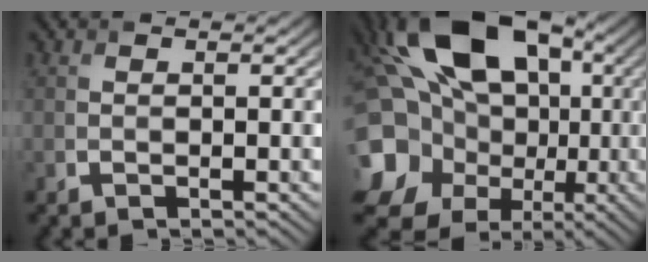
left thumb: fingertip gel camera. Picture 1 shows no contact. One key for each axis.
{"total": 21.1, "fx": 3.3, "fy": 17.4, "fz": 11.5, "tx": -0.249, "ty": -0.007, "tz": 0.051}